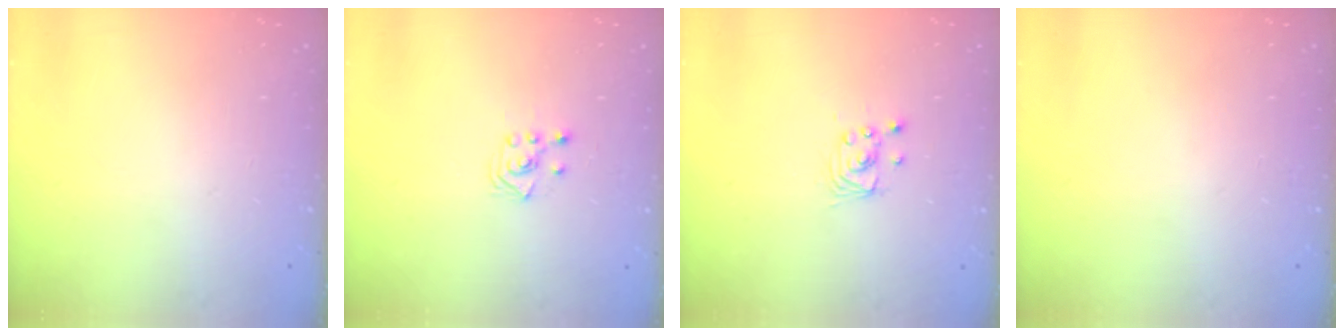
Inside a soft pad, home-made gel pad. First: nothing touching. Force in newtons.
{"total": 3.7, "press": 3.6, "slide": 0.8}
{"total": 2.4, "press": 2.4, "slide": 0.2}
{"total": 0.0}